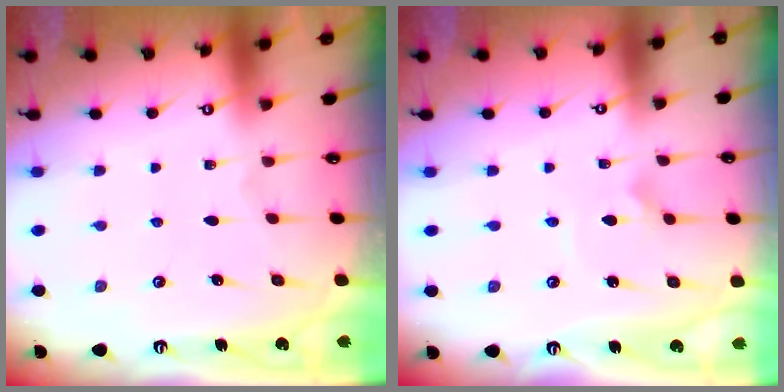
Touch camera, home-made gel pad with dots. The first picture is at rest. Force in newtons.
{"total": 3.0, "press": 3.0, "slide": 0.1}